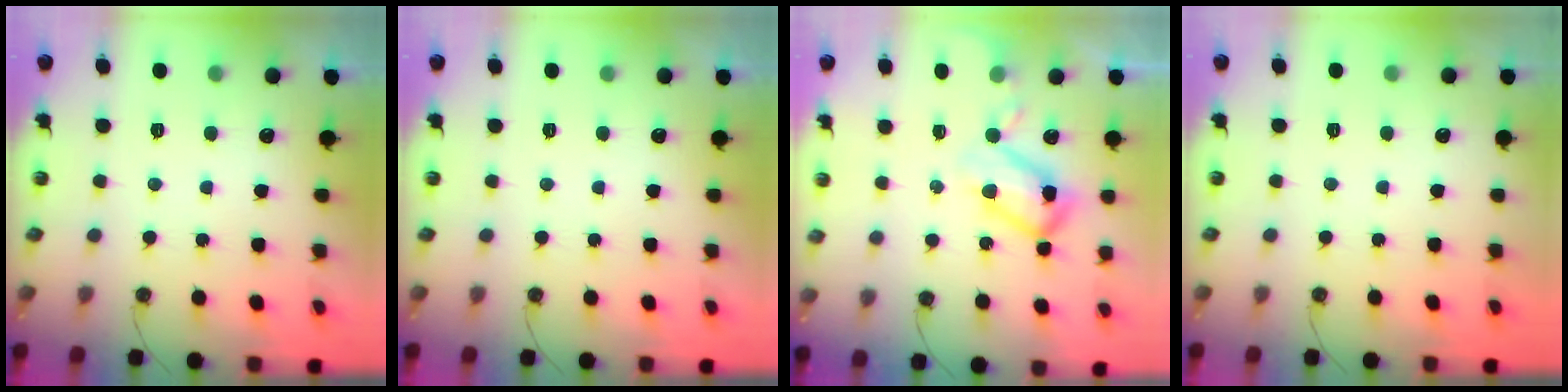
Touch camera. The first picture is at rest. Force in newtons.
{"total": 0.0}
{"total": 10.7, "press": 10.6, "slide": 1.5}
{"total": 0.0}